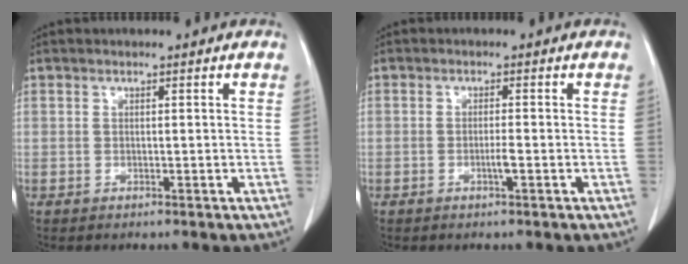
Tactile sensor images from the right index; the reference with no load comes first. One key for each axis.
{"total": 1.5, "fx": -0.6, "fy": 0.0, "fz": 1.4, "tx": -0.028, "ty": -0.002, "tz": -0.011}